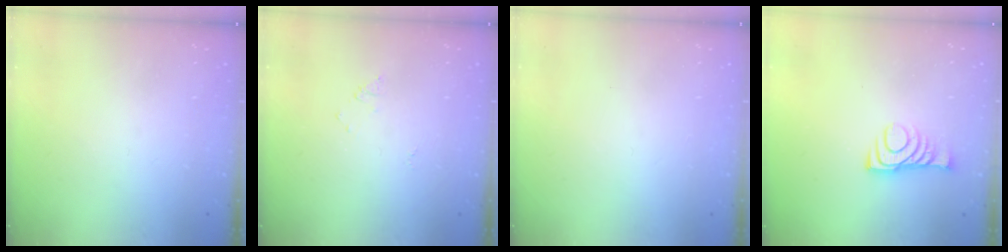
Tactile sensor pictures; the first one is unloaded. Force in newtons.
{"total": 4.7, "press": 4.7, "slide": 0.6}
{"total": 1.6, "press": 1.6, "slide": 0.1}
{"total": 8.2, "press": 8.1, "slide": 1.0}